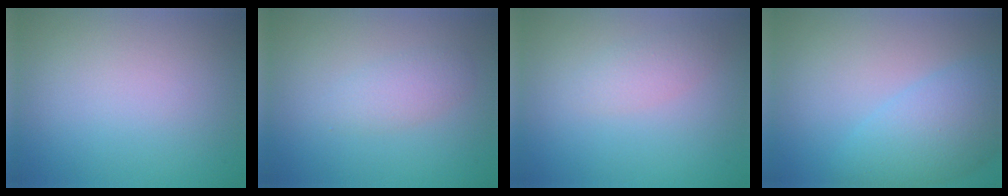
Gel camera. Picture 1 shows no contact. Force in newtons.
{"total": 1.9, "press": 1.9, "slide": 0.0}
{"total": 1.6, "press": 1.6, "slide": 0.1}
{"total": 5.4, "press": 5.3, "slide": 0.2}